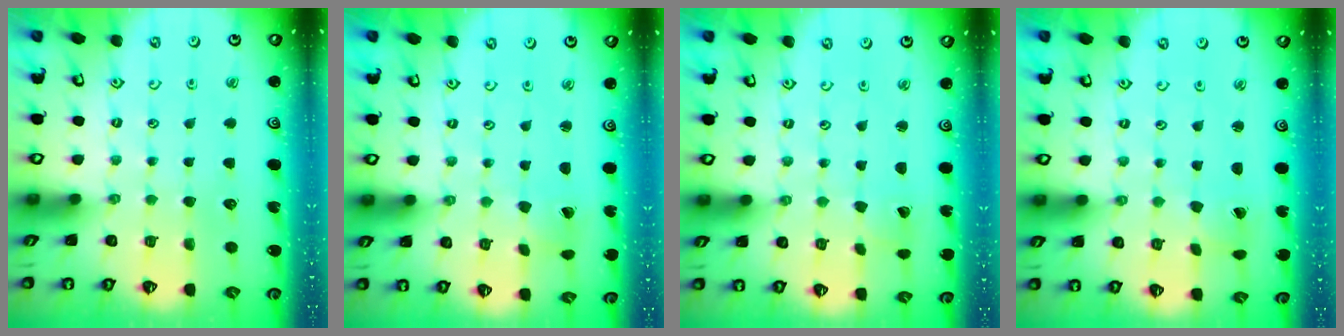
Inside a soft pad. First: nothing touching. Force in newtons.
{"total": 2.1, "press": 2.1, "slide": 0.3}
{"total": 2.4, "press": 2.4, "slide": 0.1}
{"total": 1.6, "press": 1.5, "slide": 0.1}